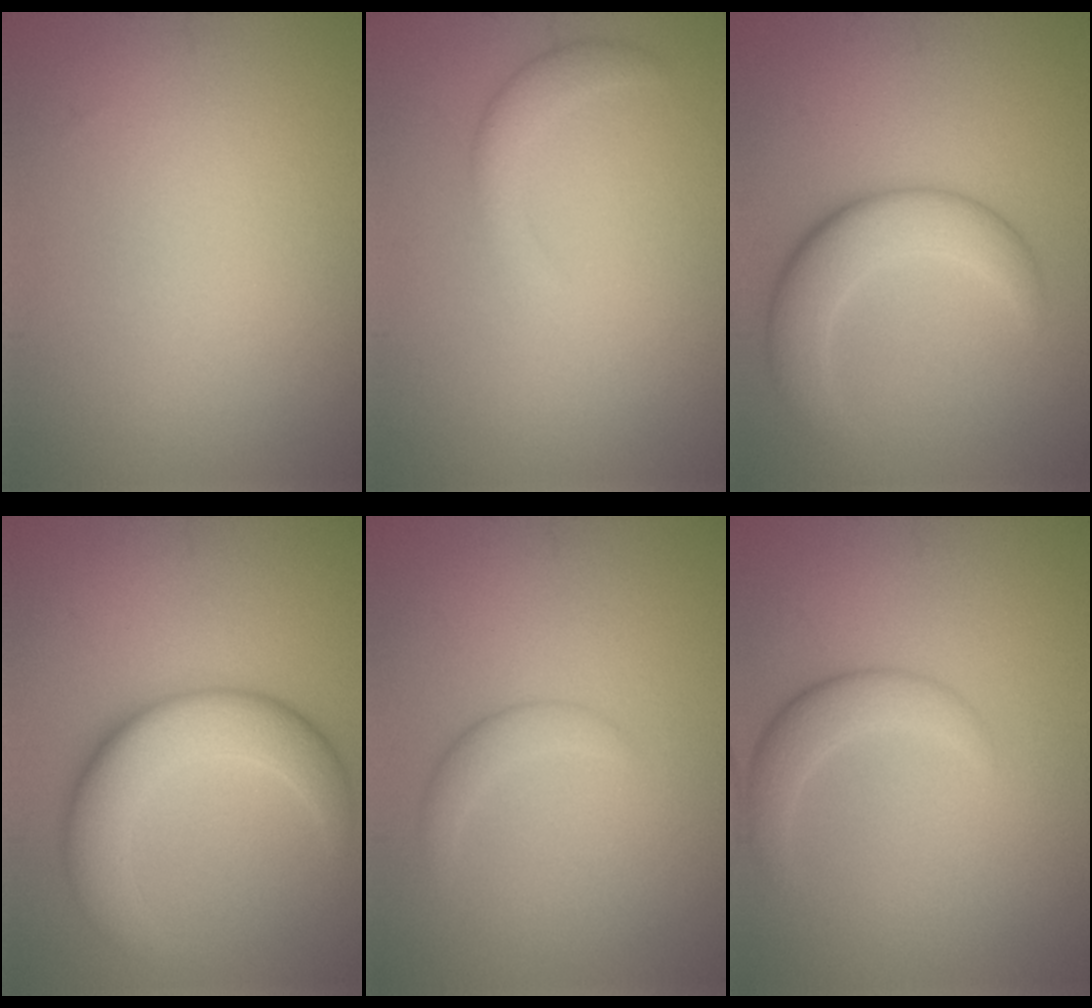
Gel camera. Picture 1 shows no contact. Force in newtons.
{"total": 1.9, "press": 1.9, "slide": 0.1}
{"total": 5.1, "press": 5.1, "slide": 0.2}
{"total": 7.2, "press": 7.2, "slide": 0.1}
{"total": 1.5, "press": 1.5, "slide": 0.1}
{"total": 2.4, "press": 2.4, "slide": 0.1}